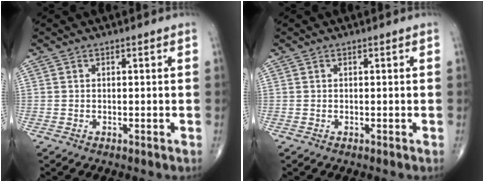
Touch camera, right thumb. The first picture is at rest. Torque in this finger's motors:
{"motor_torque": [-0.02, 0.02, -0.05, 0.05, 0.00]}